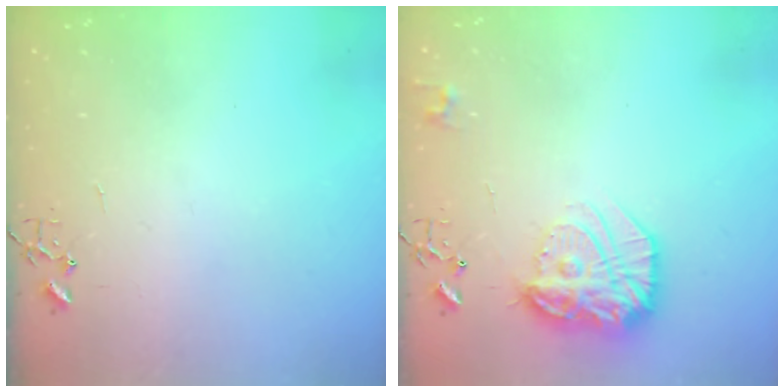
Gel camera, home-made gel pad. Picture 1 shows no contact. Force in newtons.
{"total": 19.0, "press": 19.0, "slide": 1.7}